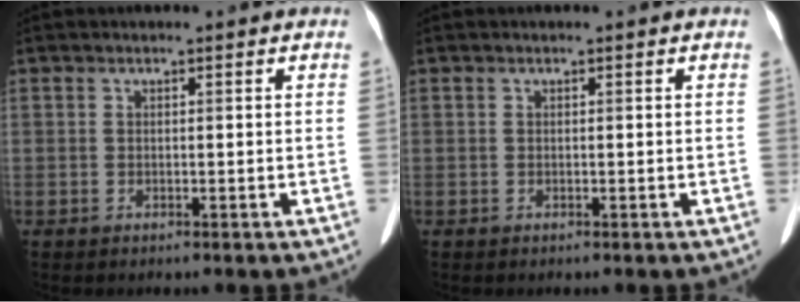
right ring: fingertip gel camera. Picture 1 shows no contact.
{"total": 0.0}